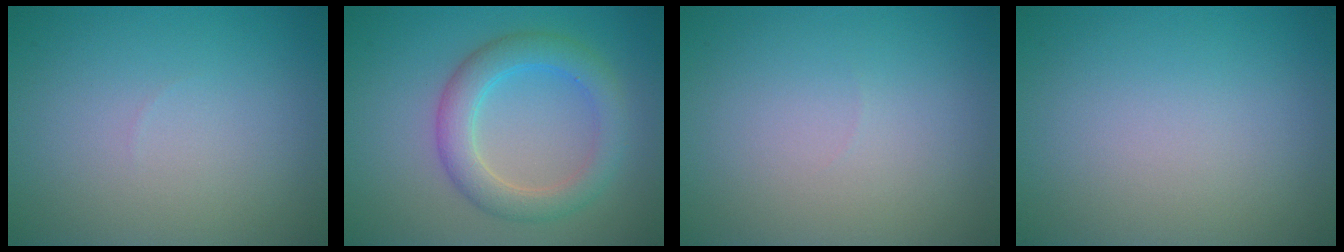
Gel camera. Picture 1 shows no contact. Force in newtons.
{"total": 4.4, "press": 4.3, "slide": 0.2}
{"total": 0.0}
{"total": 0.0}